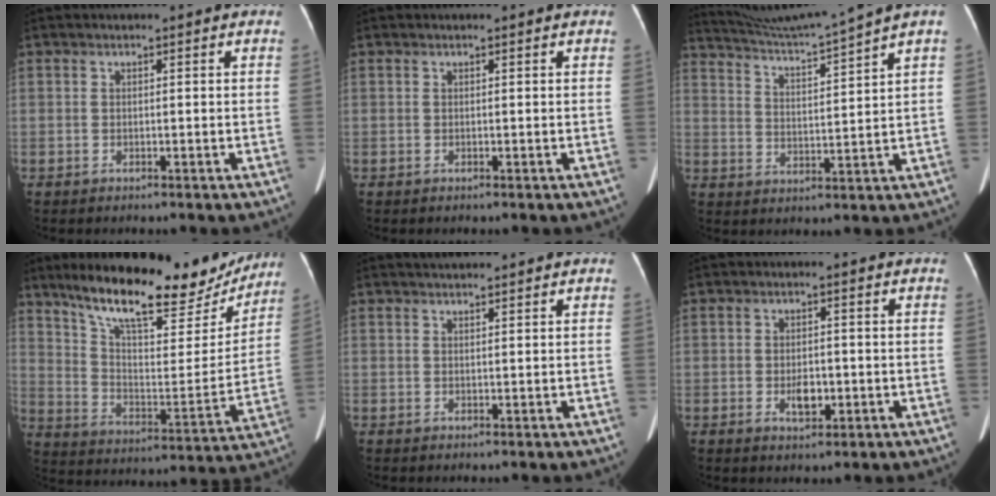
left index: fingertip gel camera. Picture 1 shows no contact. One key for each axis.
{"total": 0.0}
{"total": 10.7, "fx": 9.5, "fy": -3.5, "fz": 3.4, "tx": -0.070, "ty": -0.026, "tz": 0.164}
{"total": 23.6, "fx": 19.0, "fy": 6.2, "fz": 12.6, "tx": -0.198, "ty": -0.007, "tz": 0.287}
{"total": 2.5, "fx": 2.3, "fy": 0.1, "fz": 1.1, "tx": -0.013, "ty": 0.021, "tz": 0.039}
{"total": 2.9, "fx": -0.8, "fy": 1.5, "fz": 2.3, "tx": -0.043, "ty": -0.001, "tz": -0.007}